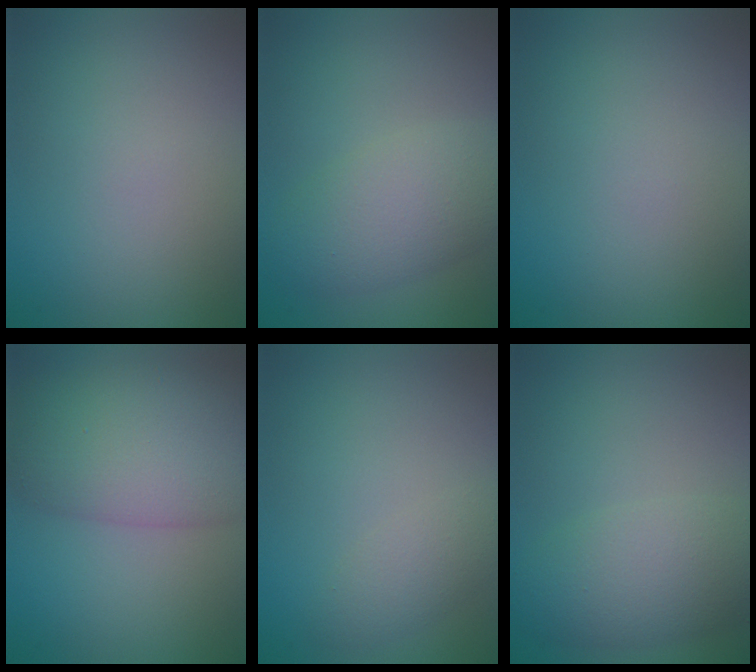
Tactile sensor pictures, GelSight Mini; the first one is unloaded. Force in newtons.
{"total": 4.4, "press": 4.4, "slide": 0.3}
{"total": 0.0}
{"total": 7.9, "press": 7.9, "slide": 0.4}
{"total": 1.8, "press": 1.8, "slide": 0.1}
{"total": 4.5, "press": 4.5, "slide": 0.3}